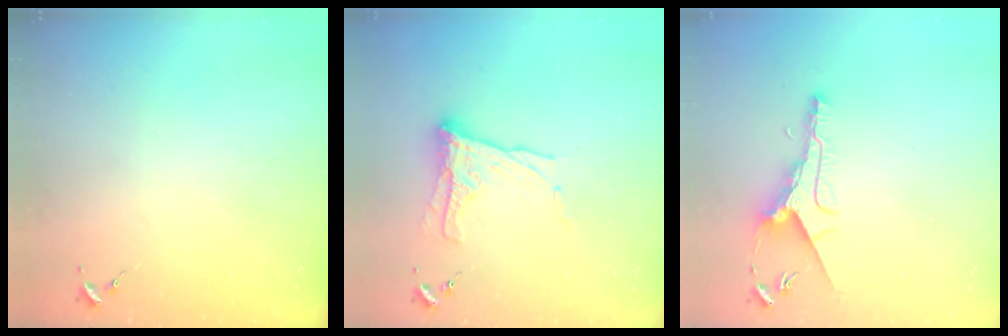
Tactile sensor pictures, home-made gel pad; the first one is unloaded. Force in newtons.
{"total": 11.7, "press": 11.7, "slide": 0.6}
{"total": 10.3, "press": 10.3, "slide": 0.1}